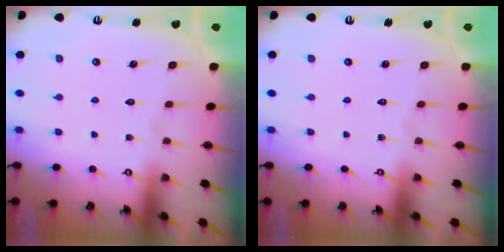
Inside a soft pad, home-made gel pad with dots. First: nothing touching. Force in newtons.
{"total": 0.0}